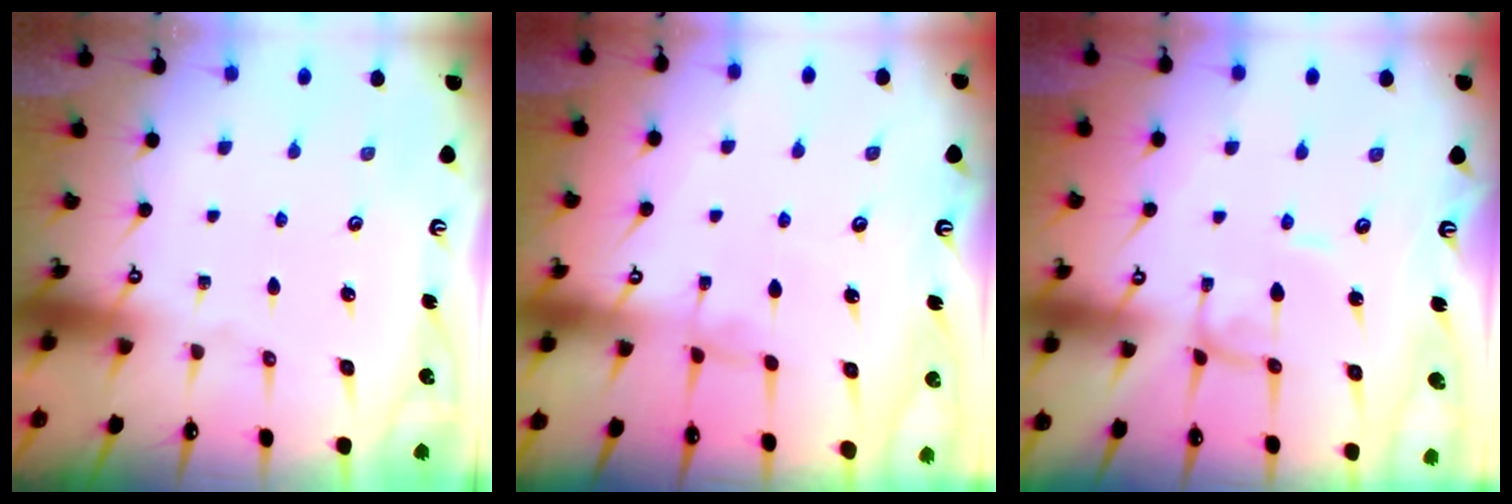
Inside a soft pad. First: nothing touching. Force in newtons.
{"total": 1.0, "press": 0.9, "slide": 0.5}
{"total": 2.0, "press": 2.0, "slide": 0.1}